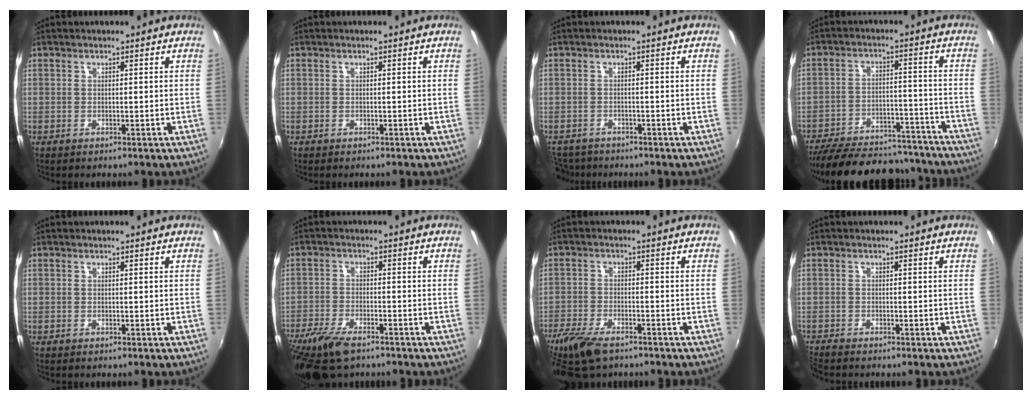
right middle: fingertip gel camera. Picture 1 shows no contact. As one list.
[{"total": 0.0}, {"total": 5.5, "force": [-4.8, 2.4, 1.3], "torque": [-0.047, -0.014, -0.083]}, {"total": 26.3, "force": [-22.7, 8.3, 10.4], "torque": [-0.209, 0.004, -0.302]}, {"total": 0.0}, {"total": 12.1, "force": [-8.7, 4.4, 7.1], "torque": [-0.171, -0.036, -0.164]}, {"total": 10.4, "force": [-7.8, 3.8, 5.8], "torque": [-0.146, -0.029, -0.147]}, {"total": 2.4, "force": [-2.3, 0.2, 0.7], "torque": [-0.022, -0.015, -0.047]}]